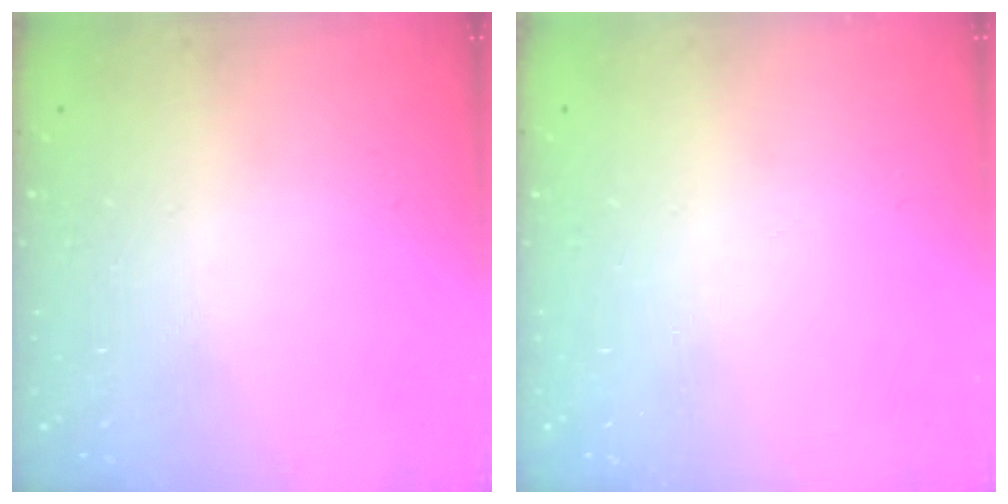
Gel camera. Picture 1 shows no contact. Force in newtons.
{"total": 0.0}